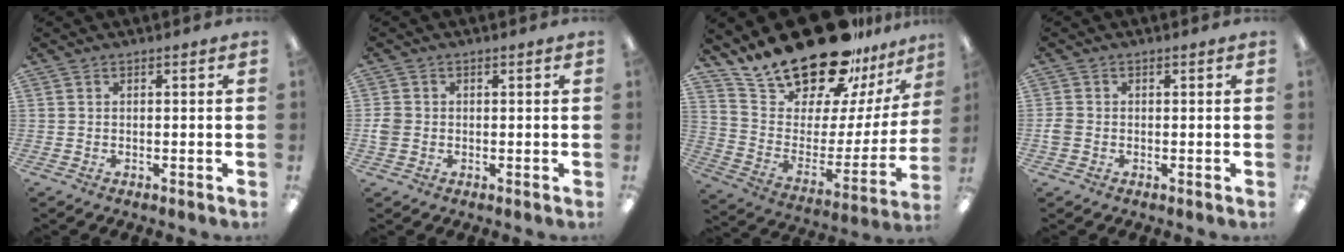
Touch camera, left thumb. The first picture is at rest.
{"total": 2.7, "force": [-0.4, 2.3, 1.4], "torque": [-0.014, 0.001, -0.008]}
{"total": 24.3, "force": [20.9, 8.5, 9.0], "torque": [-0.147, -0.158, 0.377]}
{"total": 2.0, "force": [-0.5, 1.6, 1.1], "torque": [-0.018, 0.004, -0.008]}